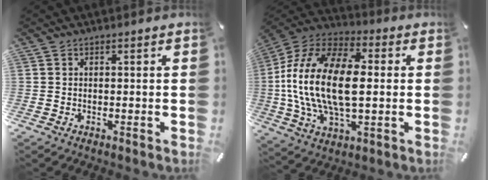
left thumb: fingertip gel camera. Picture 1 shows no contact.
{"total": 22.3, "force": [0.0, 13.0, 18.2], "torque": [-0.398, 0.006, -0.003]}